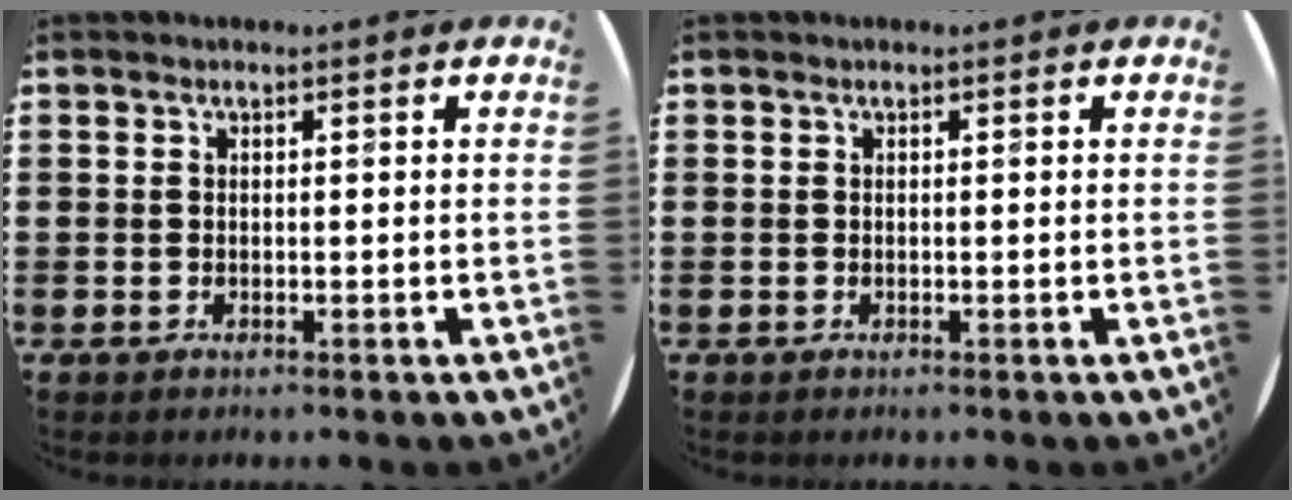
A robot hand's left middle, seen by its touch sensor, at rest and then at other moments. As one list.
[{"total": 0.0}]